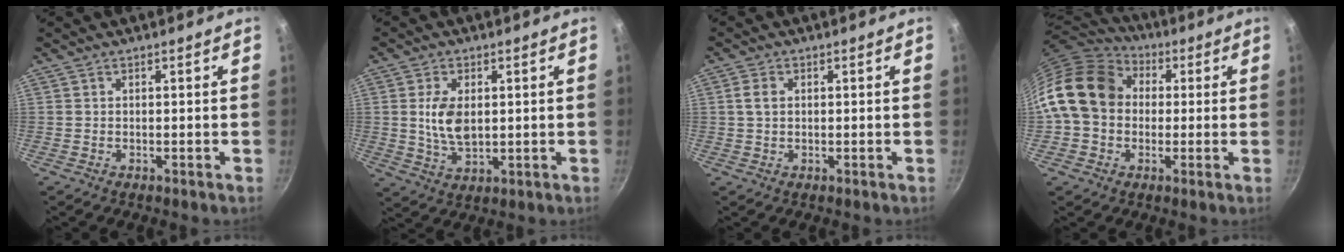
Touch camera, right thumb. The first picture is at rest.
{"total": 7.5, "force": [1.1, 4.4, 6.0], "torque": [-0.110, -0.013, 0.023]}
{"total": 2.7, "force": [0.5, 2.0, 1.8], "torque": [-0.031, 0.005, 0.008]}
{"total": 17.8, "force": [1.8, 14.4, 10.3], "torque": [-0.172, 0.039, 0.018]}